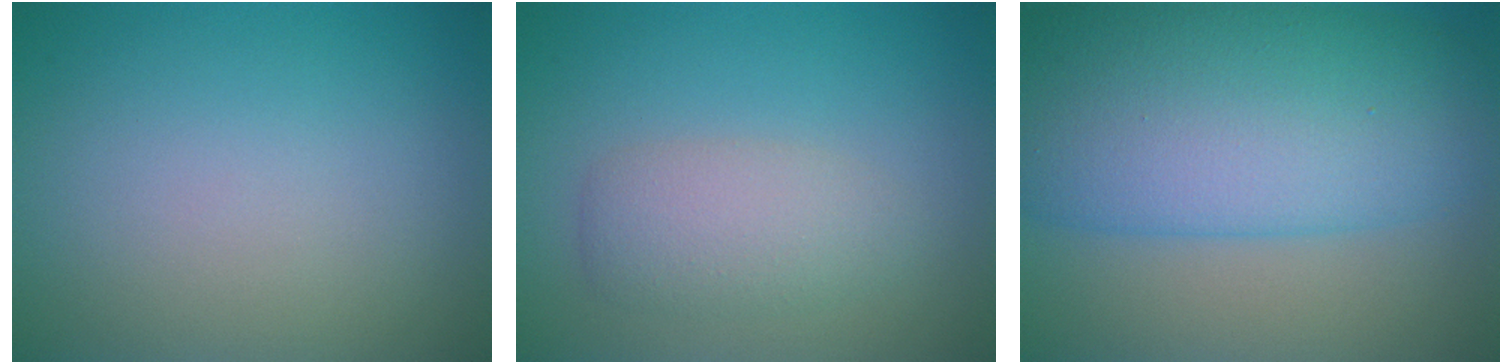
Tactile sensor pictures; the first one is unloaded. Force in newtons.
{"total": 3.0, "press": 3.0, "slide": 0.3}
{"total": 13.0, "press": 13.0, "slide": 0.2}